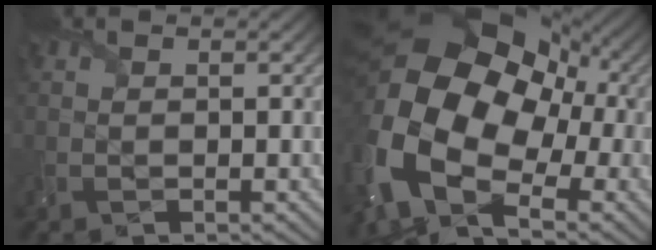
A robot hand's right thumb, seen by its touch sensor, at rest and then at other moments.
{"total": 19.9, "force": [-3.1, 14.4, 13.4], "torque": [-0.293, -0.046, -0.034]}